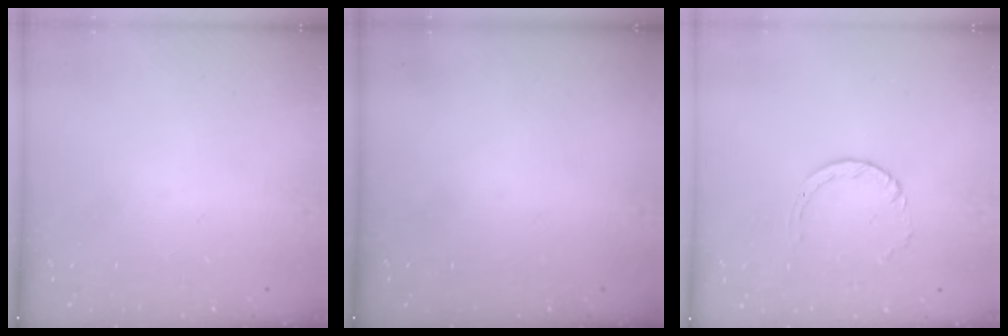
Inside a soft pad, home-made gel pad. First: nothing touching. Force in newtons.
{"total": 0.0}
{"total": 1.0, "press": 1.0, "slide": 0.1}